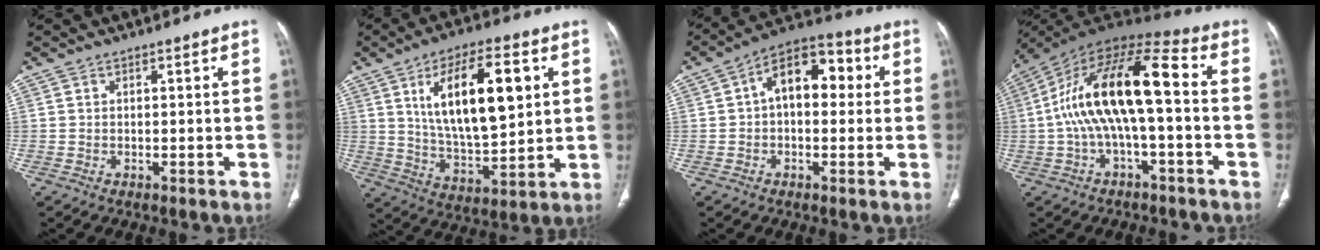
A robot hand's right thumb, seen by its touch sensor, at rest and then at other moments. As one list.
[{"total": 19.1, "force": [5.6, 7.8, 16.5], "torque": [-0.255, -0.019, 0.102]}, {"total": 11.7, "force": [1.7, 6.9, 9.3], "torque": [-0.113, 0.035, 0.015]}, {"total": 17.2, "force": [-0.6, 6.2, 16.0], "torque": [-0.308, 0.058, -0.016]}]